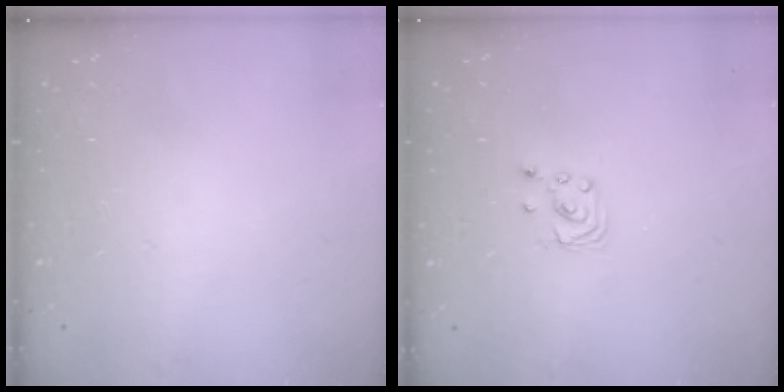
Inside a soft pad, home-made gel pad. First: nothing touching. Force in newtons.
{"total": 2.2, "press": 2.2, "slide": 0.2}